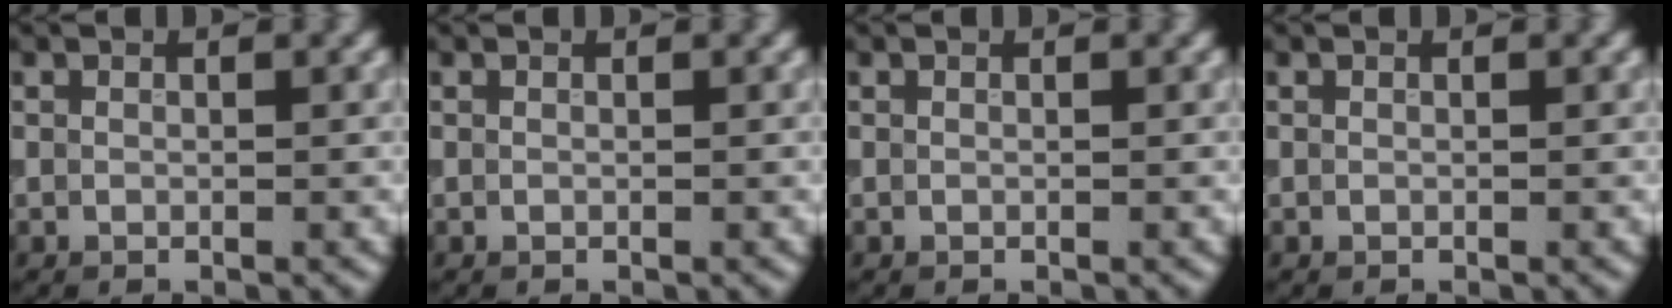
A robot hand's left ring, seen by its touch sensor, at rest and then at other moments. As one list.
[{"total": 0.0}, {"total": 0.0}, {"total": 0.0}]